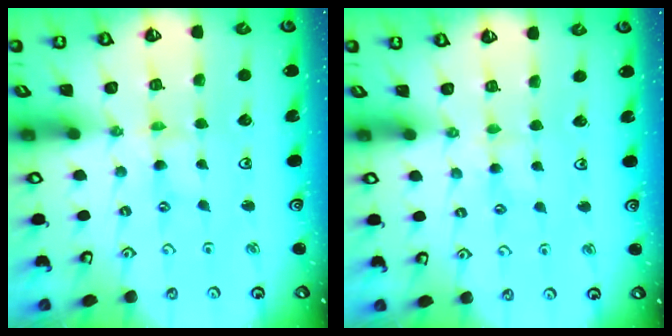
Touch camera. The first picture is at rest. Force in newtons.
{"total": 2.8, "press": 2.8, "slide": 0.3}